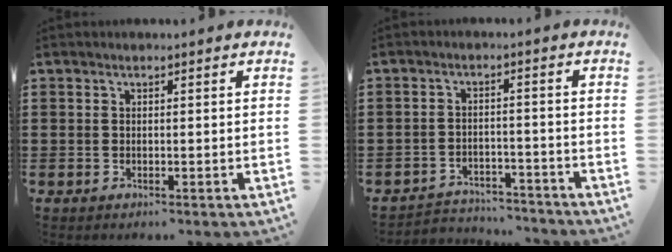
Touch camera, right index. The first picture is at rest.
{"total": 3.6, "force": [-3.5, 0.7, 0.1], "torque": [-0.009, 0.002, -0.074]}